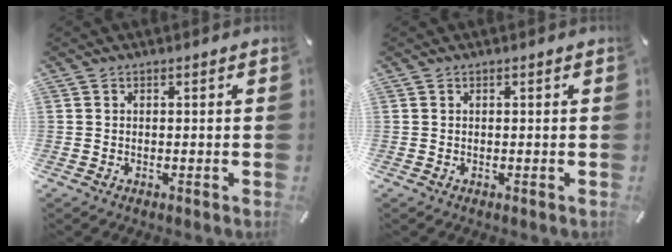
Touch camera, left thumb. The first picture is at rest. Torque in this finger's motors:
{"motor_torque": [0.21, 0.21, -0.17, -0.21, 0.00]}